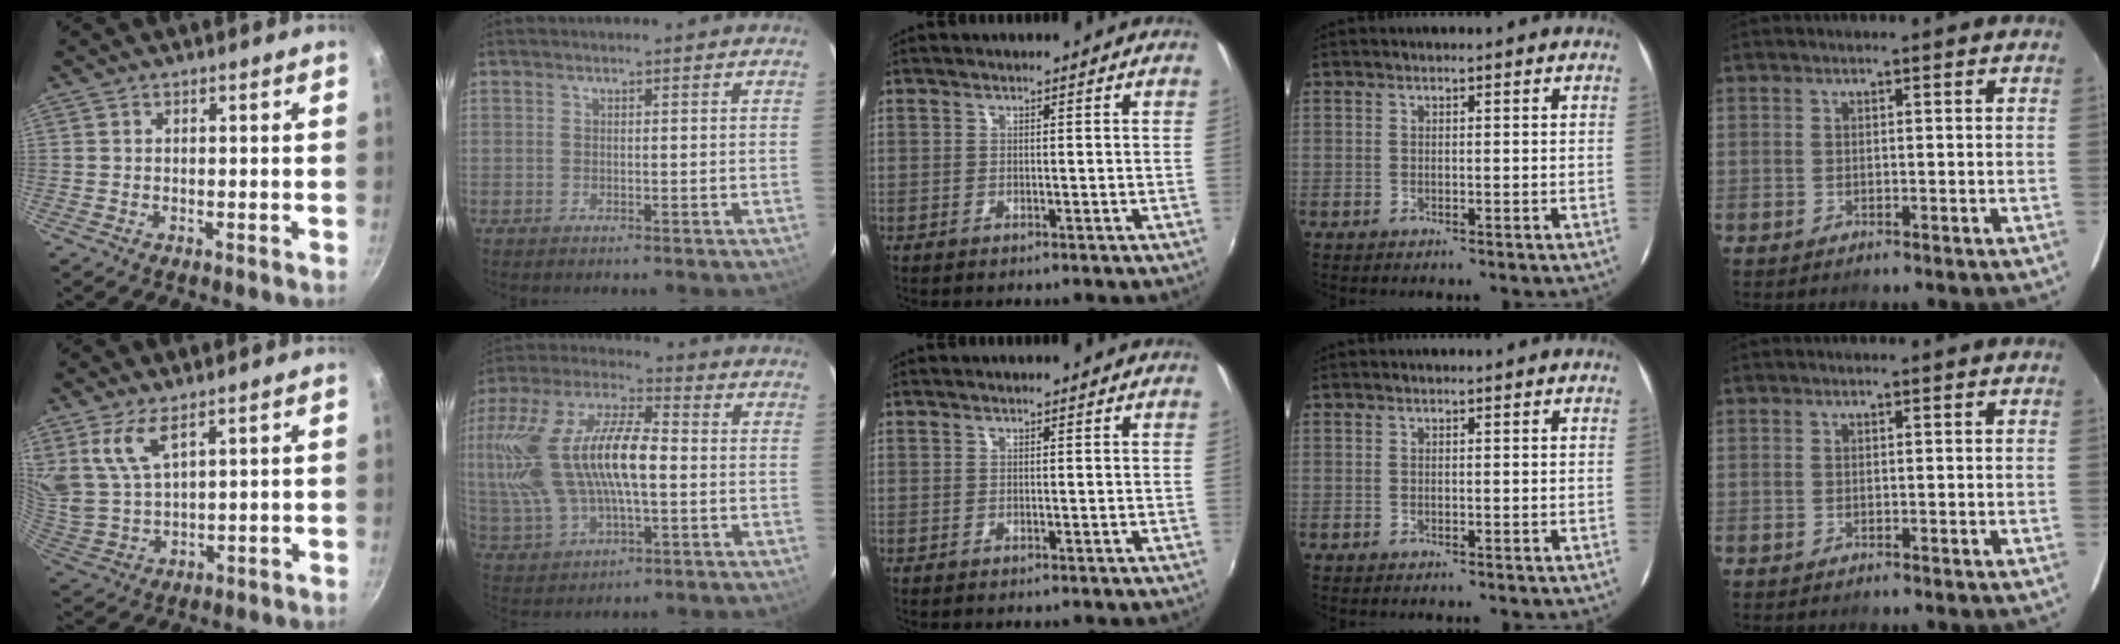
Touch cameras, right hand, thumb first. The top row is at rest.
{"thumb": {"total": 8.4, "force": [5.0, 3.6, 5.8], "torque": [-0.112, -0.034, 0.115]}, "index": {"total": 23.6, "force": [0.9, 11.0, 20.8], "torque": [-0.435, 0.012, 0.025]}}